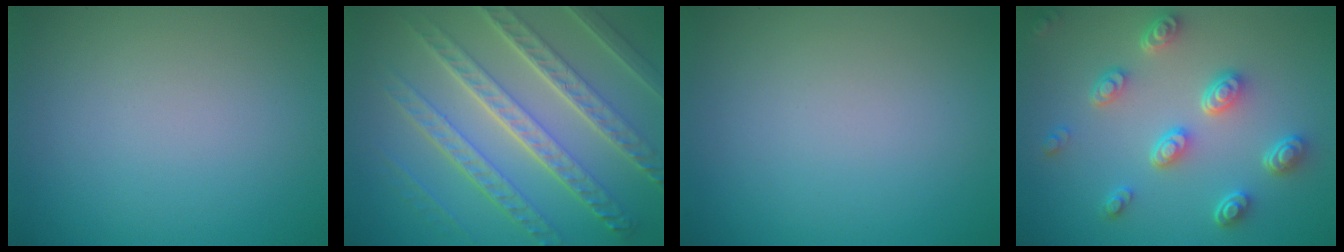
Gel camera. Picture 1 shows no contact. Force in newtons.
{"total": 9.0, "press": 6.4, "slide": 6.4}
{"total": 0.0}
{"total": 4.6, "press": 3.5, "slide": 2.9}